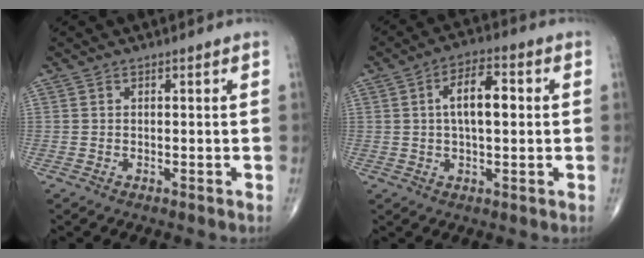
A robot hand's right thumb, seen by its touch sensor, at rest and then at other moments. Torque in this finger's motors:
{"motor_torque": [0.61, 2.23, 0.93, -0.22, 0.10]}